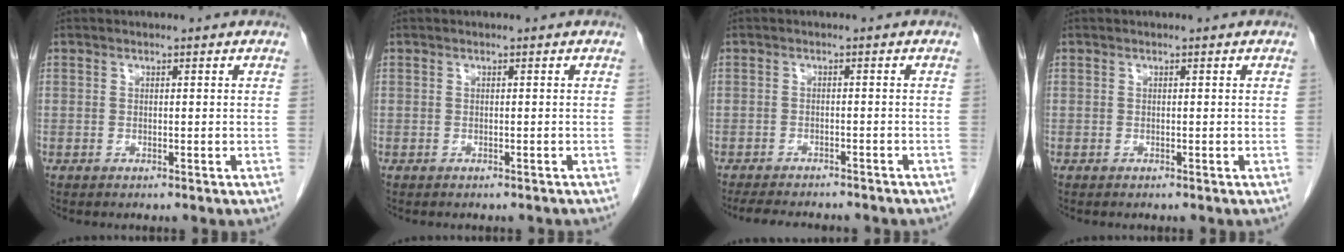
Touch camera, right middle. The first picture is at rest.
{"total": 2.6, "force": [-2.3, 0.7, 0.8], "torque": [-0.017, -0.006, -0.027]}
{"total": 10.9, "force": [-9.6, 2.5, 4.6], "torque": [-0.069, -0.009, -0.121]}
{"total": 0.0}